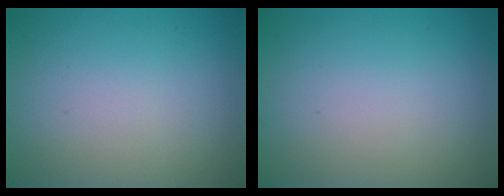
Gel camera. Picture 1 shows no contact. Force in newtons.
{"total": 0.0}